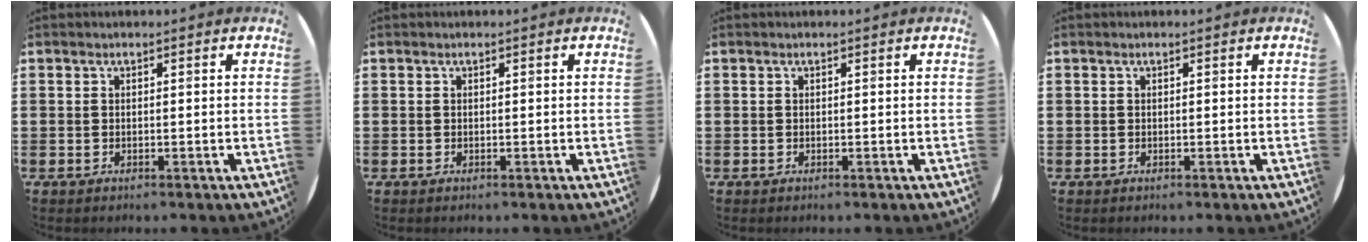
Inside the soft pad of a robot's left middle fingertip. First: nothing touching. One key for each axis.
{"total": 0.0}
{"total": 0.0}
{"total": 0.0}